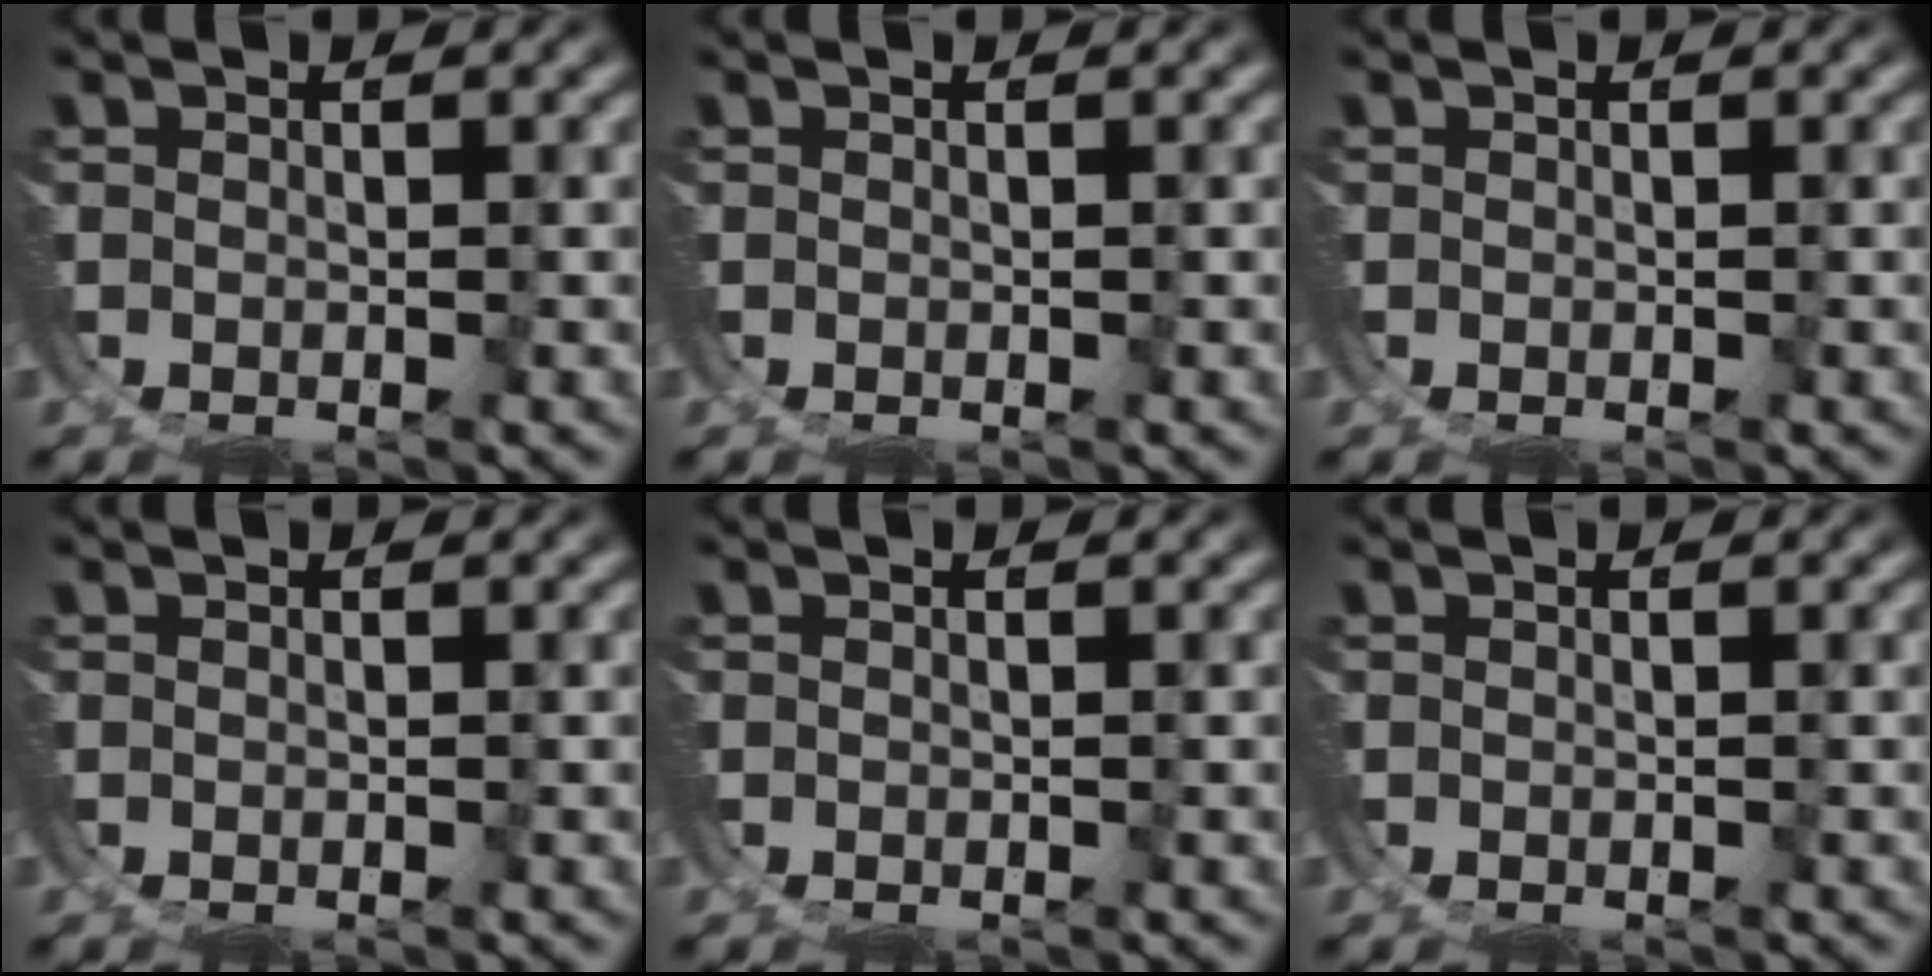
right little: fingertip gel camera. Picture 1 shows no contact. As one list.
[{"total": 0.0}, {"total": 0.0}, {"total": 0.0}, {"total": 0.0}, {"total": 0.0}]